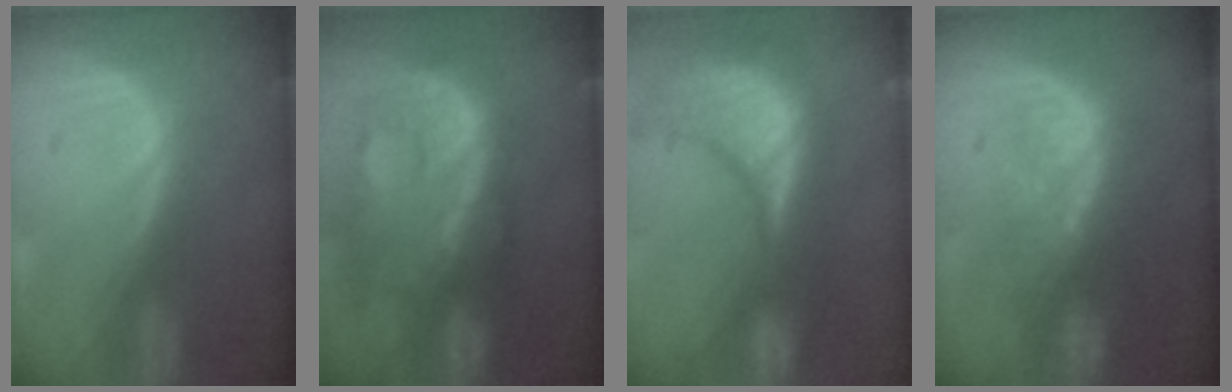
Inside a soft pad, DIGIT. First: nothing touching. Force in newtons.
{"total": 13.6, "press": 11.1, "slide": 7.9}
{"total": 15.2, "press": 12.2, "slide": 9.1}
{"total": 8.7, "press": 8.0, "slide": 3.6}